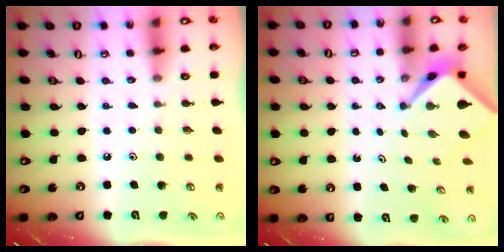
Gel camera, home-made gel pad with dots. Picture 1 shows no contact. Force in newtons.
{"total": 2.4, "press": 2.4, "slide": 0.2}